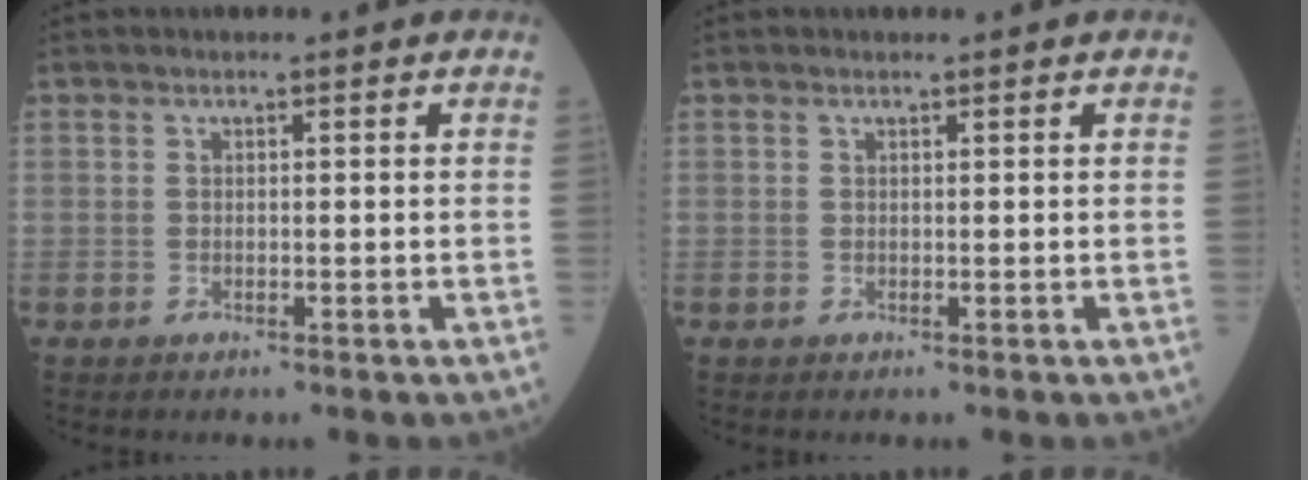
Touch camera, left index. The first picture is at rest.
{"total": 0.0}